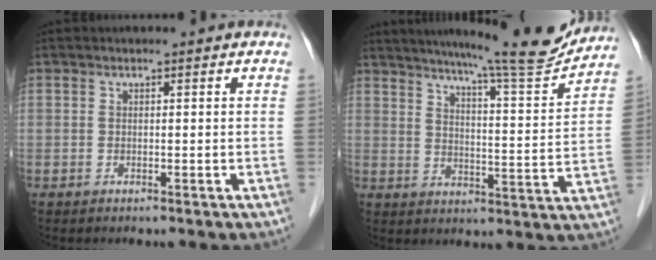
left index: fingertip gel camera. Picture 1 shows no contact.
{"total": 15.9, "force": [14.6, -0.5, 6.3], "torque": [-0.096, -0.030, 0.196]}